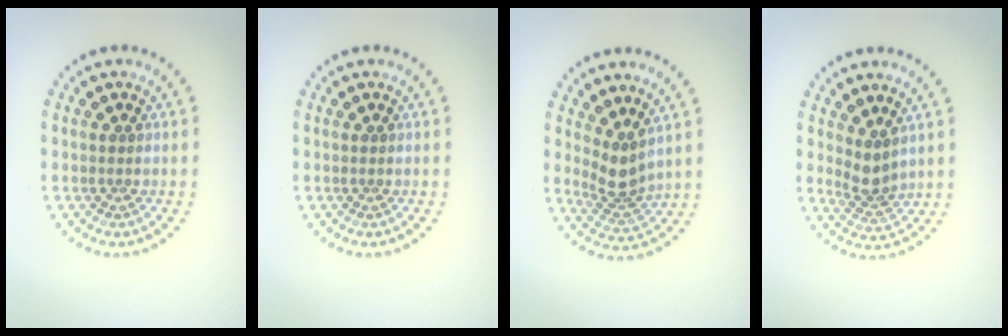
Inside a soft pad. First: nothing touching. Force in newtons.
{"total": 0.0}
{"total": 3.0, "press": 2.2, "slide": 2.0}
{"total": 2.4, "press": 1.8, "slide": 1.6}